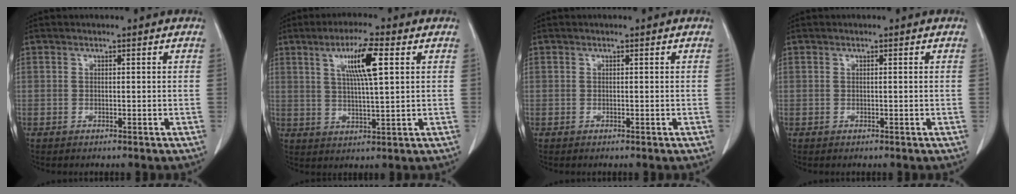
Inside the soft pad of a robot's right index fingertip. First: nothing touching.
{"total": 8.2, "force": [3.0, 0.4, 7.6], "torque": [-0.139, 0.005, 0.052]}
{"total": 0.0}
{"total": 0.0}